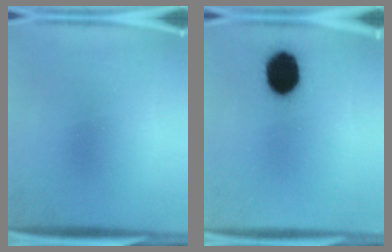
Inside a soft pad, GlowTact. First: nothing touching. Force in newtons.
{"total": 13.0}